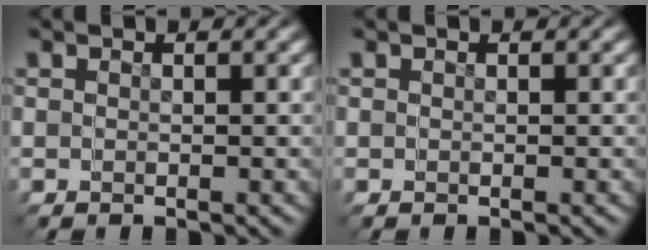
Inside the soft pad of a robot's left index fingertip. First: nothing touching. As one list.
[{"total": 0.0}]